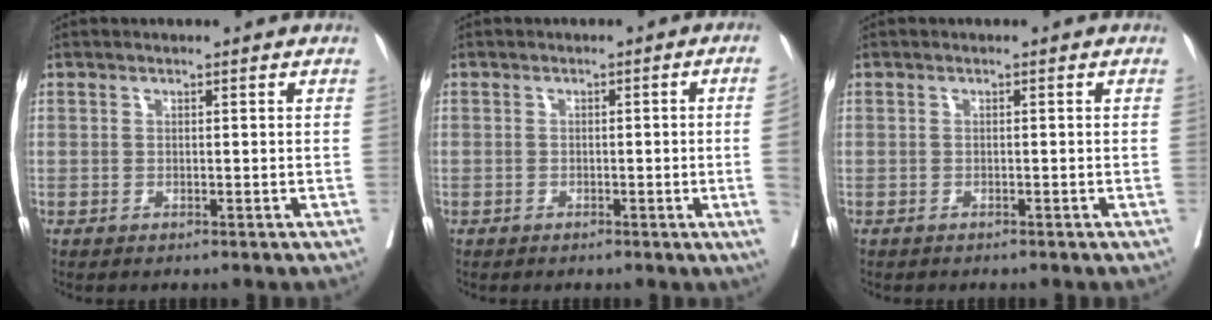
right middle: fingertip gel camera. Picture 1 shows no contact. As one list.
[{"total": 4.9, "force": [-1.0, -1.5, 4.5], "torque": [-0.053, -0.006, -0.012]}, {"total": 0.8, "force": [-0.7, 0.3, 0.2], "torque": [-0.008, 0.000, -0.010]}]